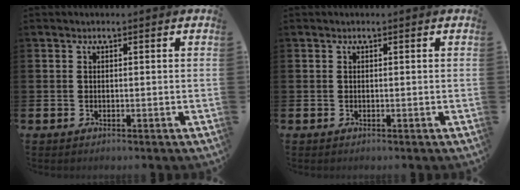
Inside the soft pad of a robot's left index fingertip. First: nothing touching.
{"total": 0.0}